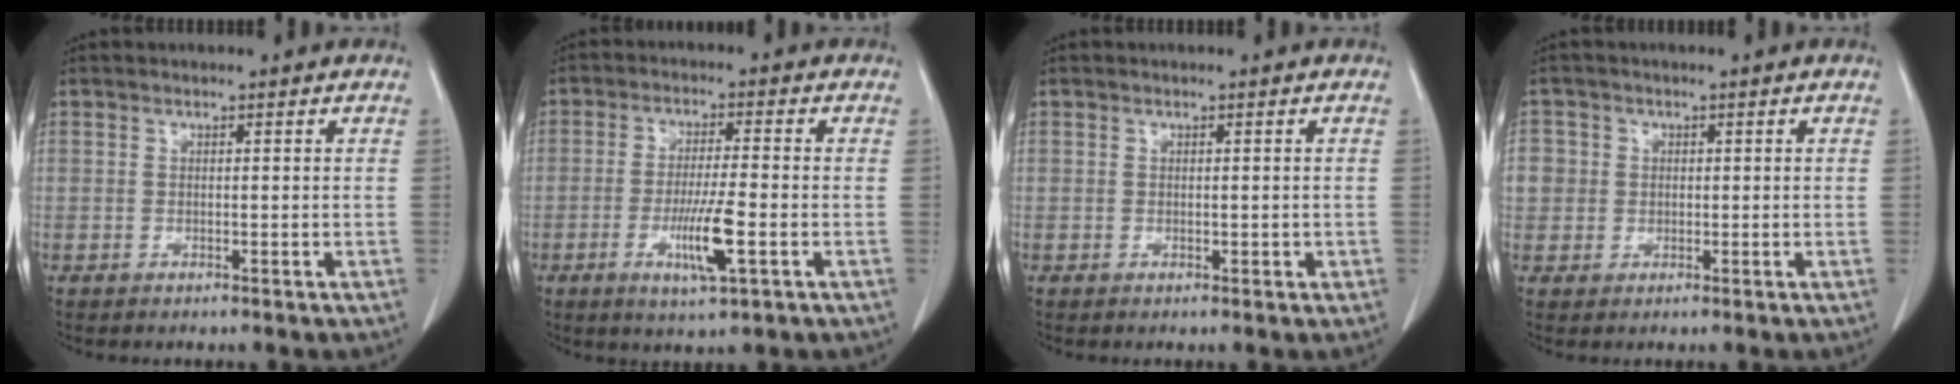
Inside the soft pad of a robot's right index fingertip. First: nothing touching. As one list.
[{"total": 7.6, "force": [-2.5, 0.4, 7.2], "torque": [-0.132, -0.014, -0.043]}, {"total": 0.8, "force": [-0.1, 0.5, 0.6], "torque": [-0.006, 0.002, 0.001]}, {"total": 3.4, "force": [0.2, 3.3, 0.4], "torque": [0.006, 0.010, 0.005]}]